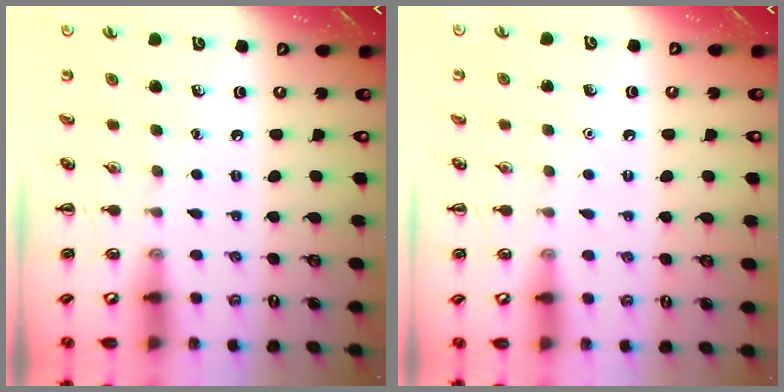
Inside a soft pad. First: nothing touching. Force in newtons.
{"total": 1.6, "press": 1.6, "slide": 0.1}